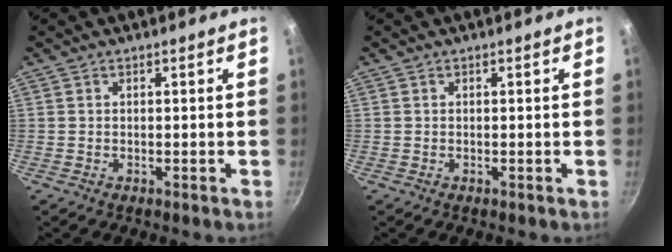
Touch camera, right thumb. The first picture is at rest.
{"total": 0.0}